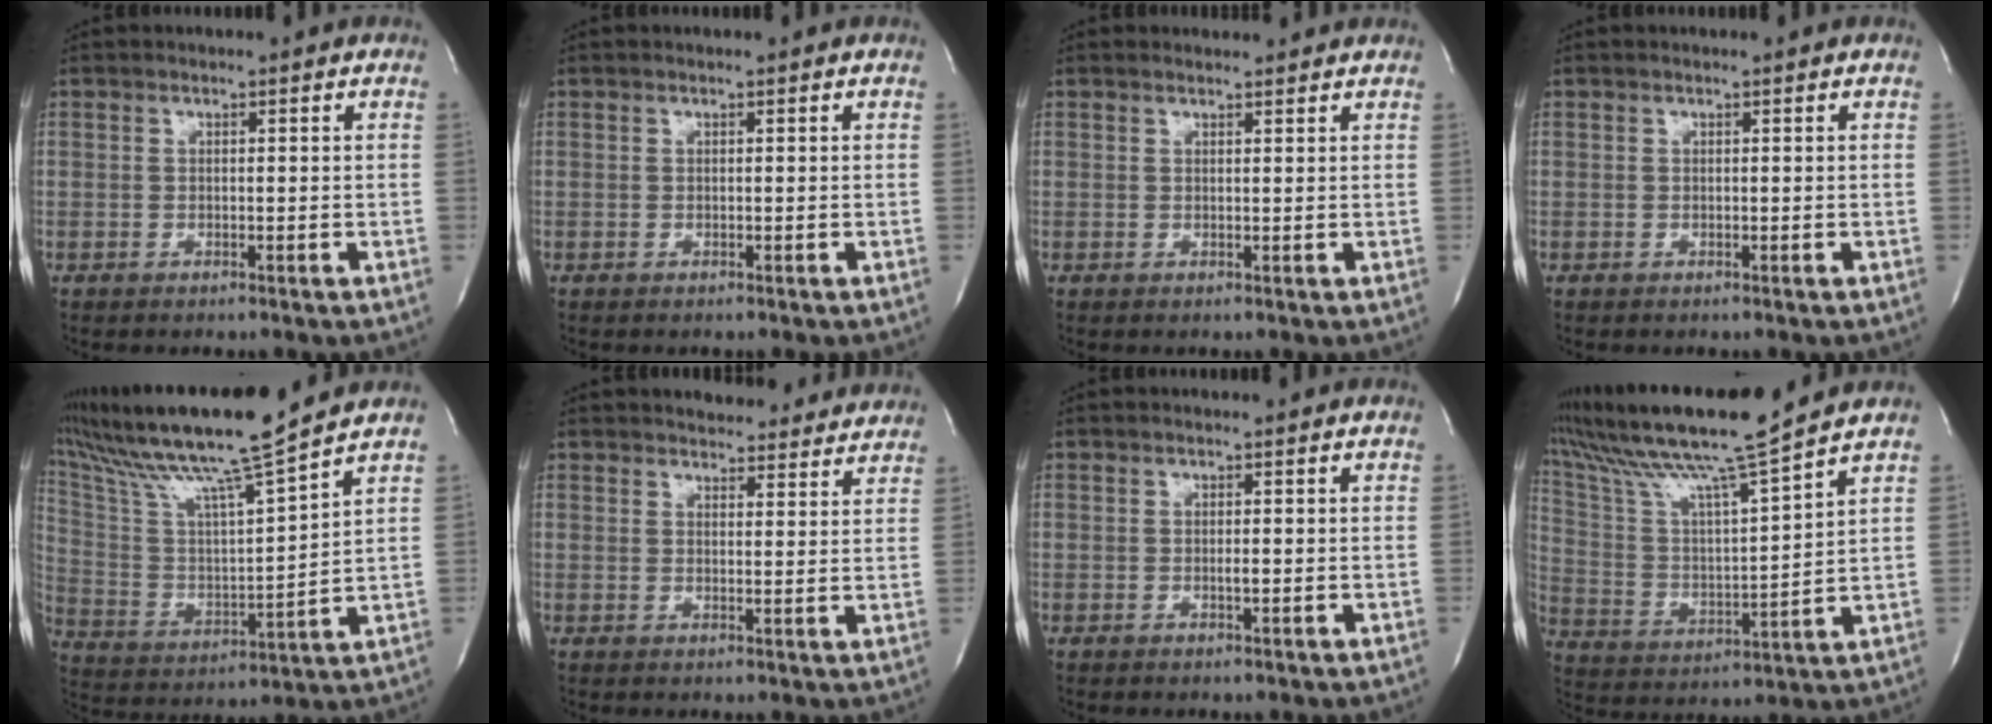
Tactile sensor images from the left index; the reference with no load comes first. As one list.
[{"total": 0.0}, {"total": 2.6, "force": [2.6, 0.5, 0.2], "torque": [-0.013, 0.011, 0.031]}, {"total": 0.0}, {"total": 18.9, "force": [15.5, -1.2, 10.7], "torque": [-0.209, -0.001, 0.277]}, {"total": 12.1, "force": [11.3, 3.1, 2.9], "torque": [-0.015, 0.000, 0.127]}, {"total": 0.7, "force": [0.0, 0.1, 0.7], "torque": [-0.016, -0.002, 0.000]}, {"total": 17.4, "force": [14.6, -1.2, 9.4], "torque": [-0.184, 0.005, 0.259]}]